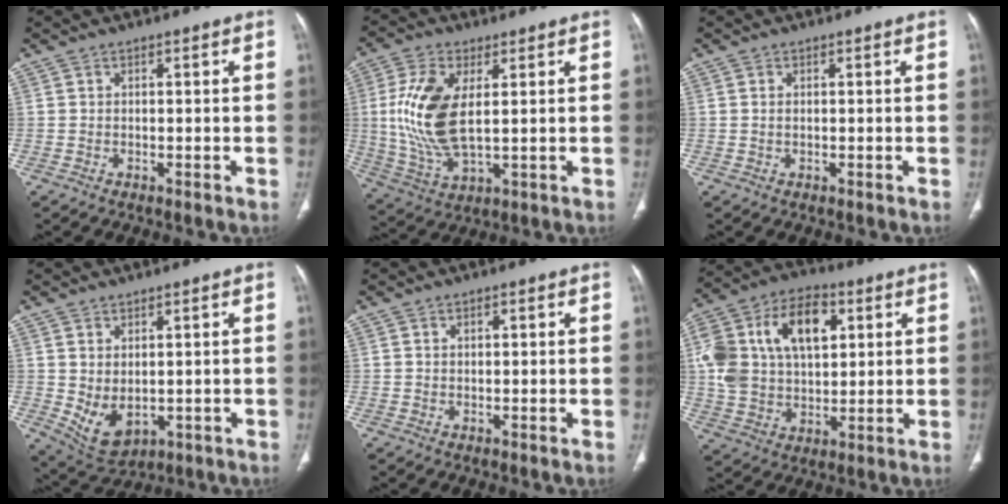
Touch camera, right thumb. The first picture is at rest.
{"total": 14.3, "force": [2.1, 6.8, 12.4], "torque": [-0.271, -0.012, 0.051]}
{"total": 0.8, "force": [0.2, 0.4, 0.6], "torque": [-0.018, 0.003, 0.007]}
{"total": 7.0, "force": [-0.3, 4.3, 5.5], "torque": [-0.090, -0.008, 0.020]}
{"total": 0.9, "force": [0.4, 0.5, 0.7], "torque": [-0.013, 0.001, 0.008]}
{"total": 20.1, "force": [5.4, 12.6, 14.7], "torque": [-0.261, 0.013, 0.095]}